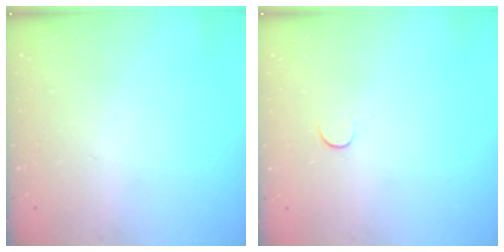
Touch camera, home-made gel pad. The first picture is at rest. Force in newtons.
{"total": 2.8, "press": 2.8, "slide": 0.4}